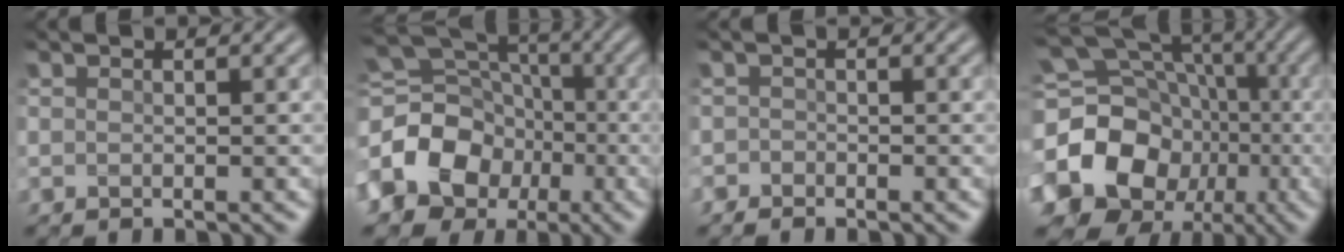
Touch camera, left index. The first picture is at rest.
{"total": 12.4, "force": [-3.1, 10.4, 5.9], "torque": [-0.136, 0.001, -0.067]}
{"total": 0.7, "force": [-0.4, 0.5, -0.1], "torque": [0.020, 0.011, -0.016]}
{"total": 20.2, "force": [-3.2, 17.5, 9.5], "torque": [-0.201, -0.008, -0.076]}